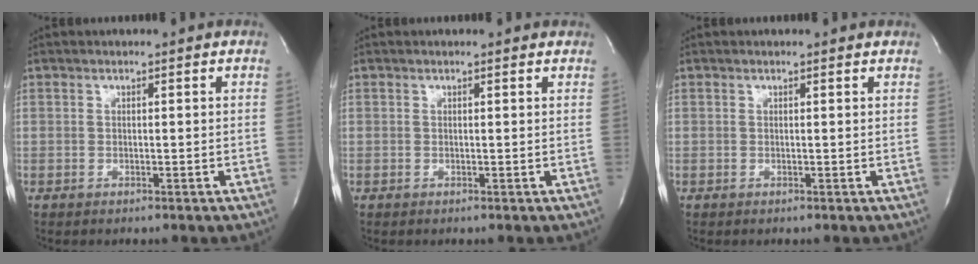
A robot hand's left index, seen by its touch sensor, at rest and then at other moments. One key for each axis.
{"total": 1.3, "fx": 1.1, "fy": 0.4, "fz": 0.5, "tx": -0.016, "ty": 0.006, "tz": 0.007}
{"total": 1.0, "fx": 0.9, "fy": 0.3, "fz": 0.3, "tx": -0.015, "ty": 0.006, "tz": 0.006}